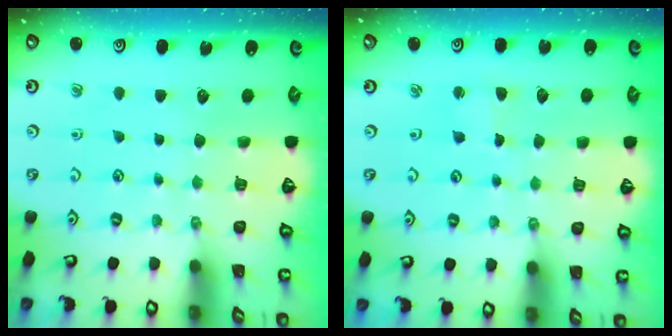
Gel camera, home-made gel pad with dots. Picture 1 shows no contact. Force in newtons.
{"total": 1.8, "press": 1.7, "slide": 0.3}